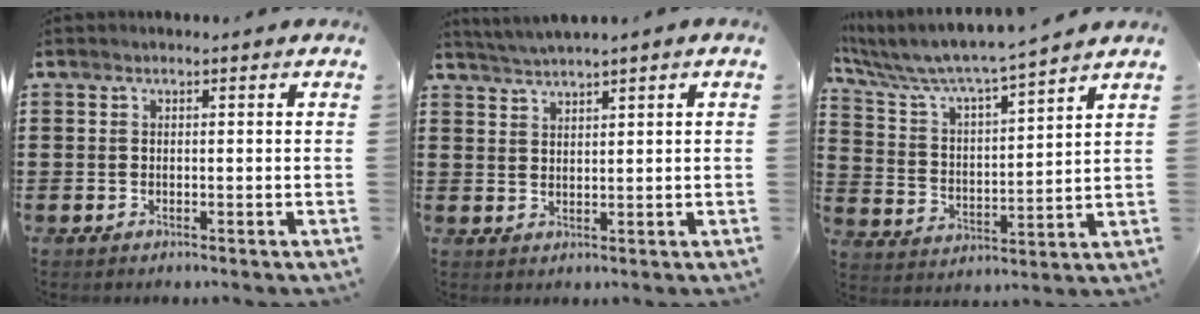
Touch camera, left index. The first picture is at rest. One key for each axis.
{"total": 1.9, "fx": 1.8, "fy": -0.6, "fz": 0.3, "tx": -0.011, "ty": -0.001, "tz": 0.034}
{"total": 6.3, "fx": 5.9, "fy": 0.0, "fz": 2.5, "tx": -0.075, "ty": -0.041, "tz": 0.094}